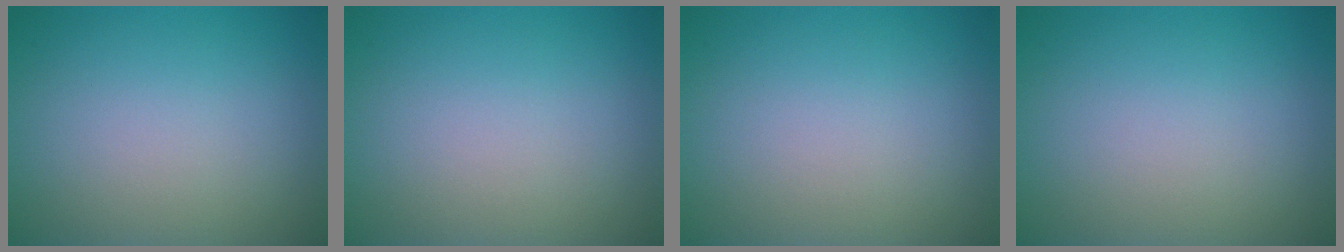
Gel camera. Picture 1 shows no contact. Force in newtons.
{"total": 0.0}
{"total": 0.0}
{"total": 0.0}